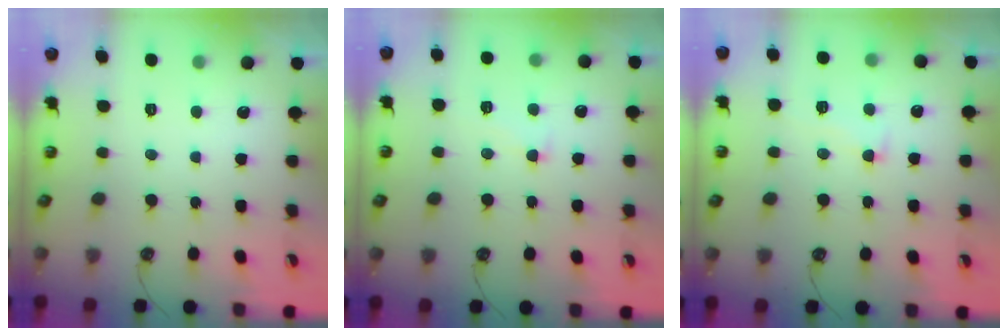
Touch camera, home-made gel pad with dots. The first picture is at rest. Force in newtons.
{"total": 1.6, "press": 1.4, "slide": 0.8}
{"total": 1.4, "press": 1.1, "slide": 0.8}